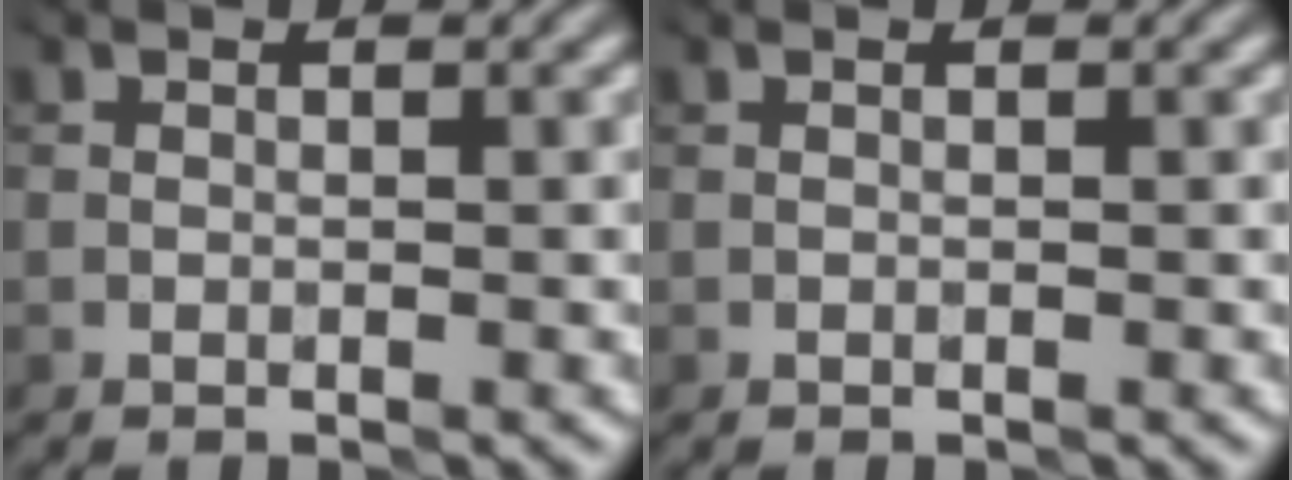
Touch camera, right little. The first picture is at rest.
{"total": 0.0}